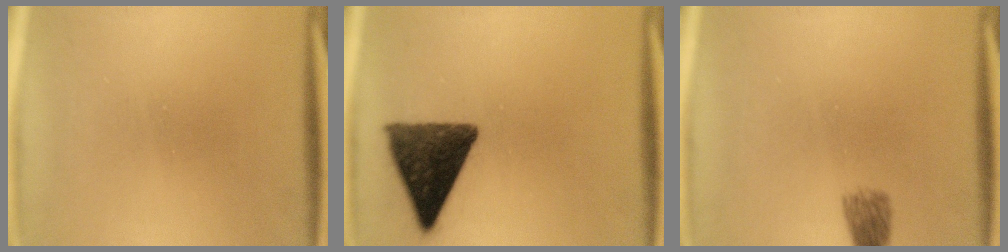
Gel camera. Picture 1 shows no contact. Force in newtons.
{"total": 12.6}
{"total": 2.6}